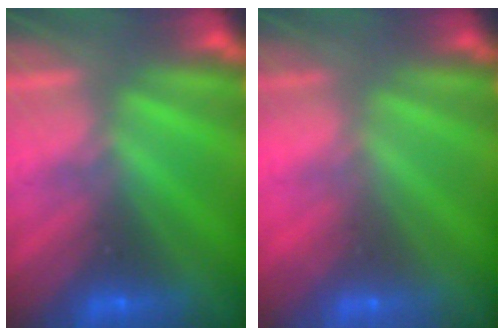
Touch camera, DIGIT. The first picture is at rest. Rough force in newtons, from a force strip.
{"total": 2.5}